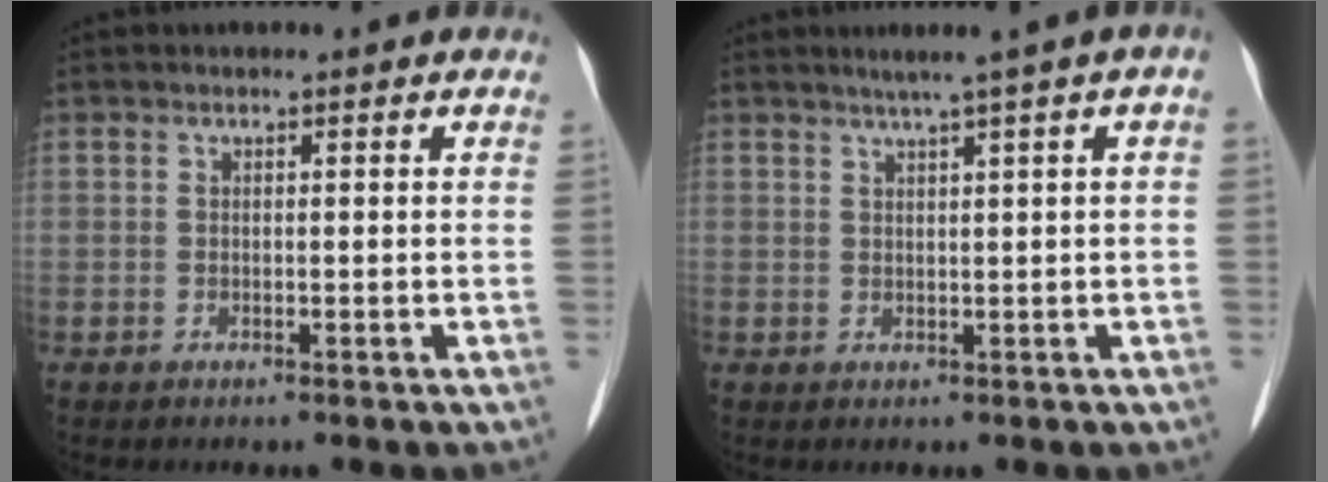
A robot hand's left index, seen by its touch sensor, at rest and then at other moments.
{"total": 4.3, "force": [2.0, -0.4, 3.8], "torque": [-0.057, 0.013, 0.029]}